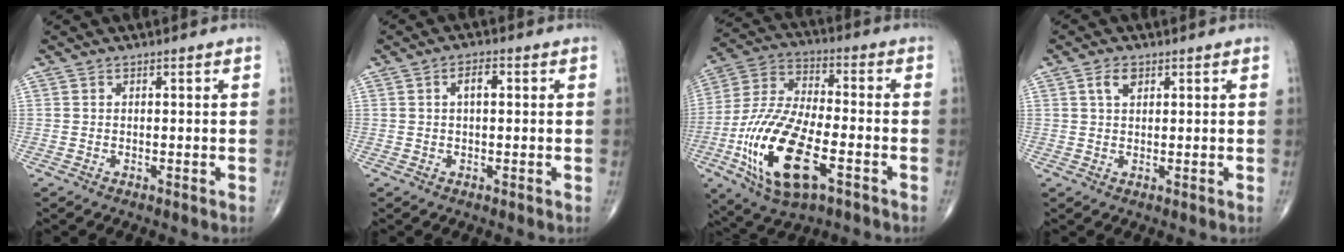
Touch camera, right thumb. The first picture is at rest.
{"total": 3.1, "force": [0.7, 1.4, 2.7], "torque": [-0.045, 0.008, 0.009]}
{"total": 20.6, "force": [-7.2, 8.8, 17.2], "torque": [-0.349, 0.018, -0.124]}
{"total": 2.9, "force": [1.3, 1.7, 1.9], "torque": [-0.034, 0.000, 0.024]}